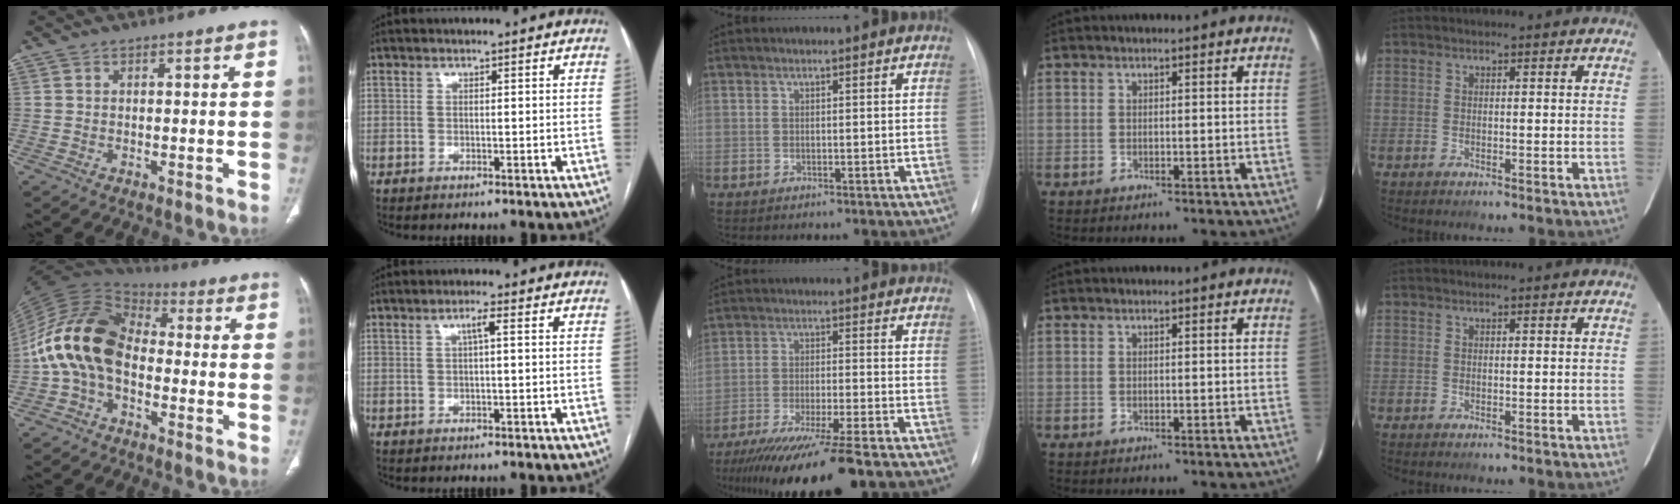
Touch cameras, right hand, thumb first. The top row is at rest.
{"thumb": {"total": 16.3, "force": [-2.1, 10.9, 12.0], "torque": [-0.223, 0.049, -0.051]}, "index": {"total": 1.9, "force": [0.4, -0.1, 1.8], "torque": [-0.036, 0.003, 0.006]}, "middle": {"total": 16.5, "force": [-12.9, 0.5, 10.3], "torque": [-0.164, -0.047, -0.204]}}